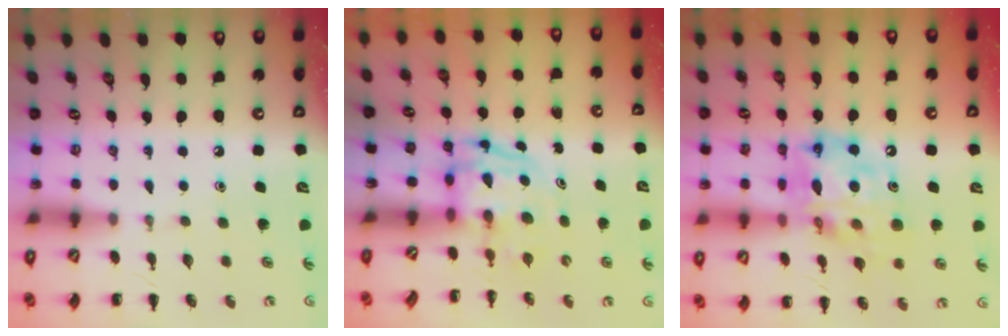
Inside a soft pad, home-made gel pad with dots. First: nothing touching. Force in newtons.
{"total": 3.7, "press": 3.7, "slide": 0.5}
{"total": 16.8, "press": 16.2, "slide": 4.2}